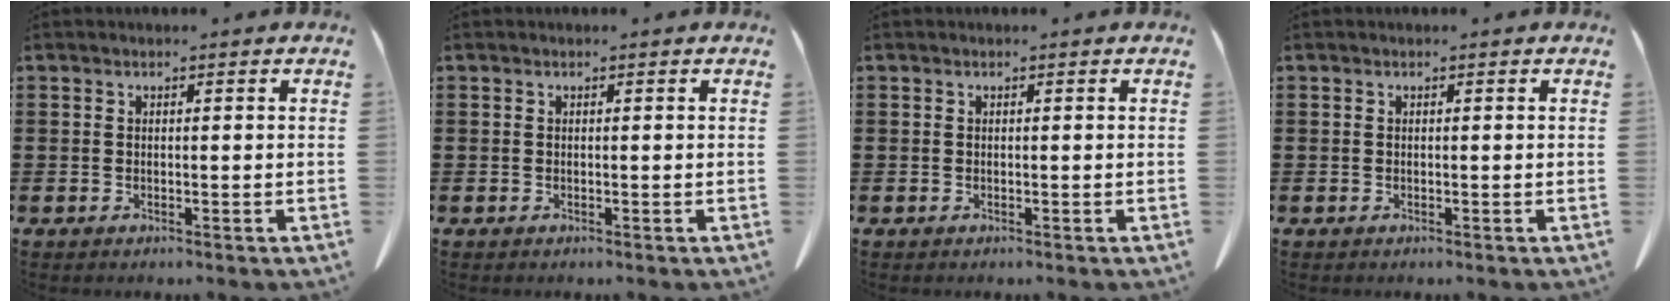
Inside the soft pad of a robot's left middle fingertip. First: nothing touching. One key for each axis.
{"total": 0.0}
{"total": 0.0}
{"total": 0.0}